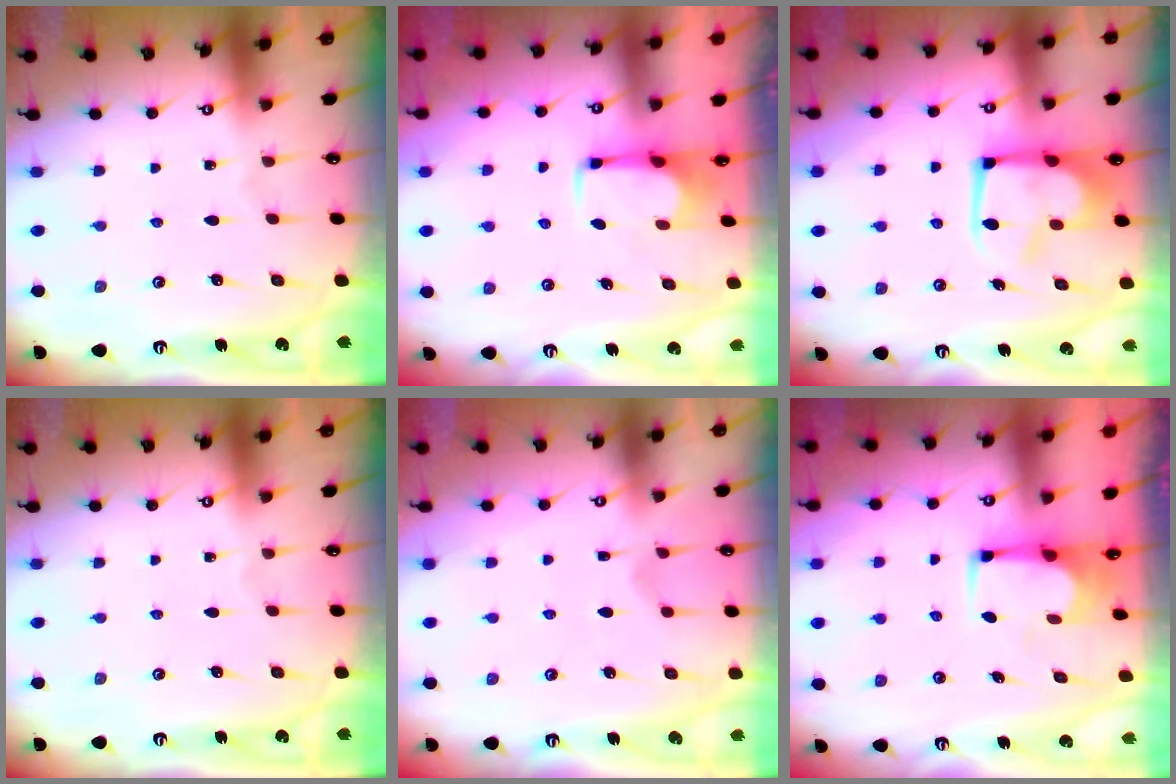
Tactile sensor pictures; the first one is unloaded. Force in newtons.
{"total": 2.8, "press": 2.8, "slide": 0.3}
{"total": 6.2, "press": 6.1, "slide": 1.0}
{"total": 0.0}
{"total": 2.8, "press": 2.6, "slide": 1.2}
{"total": 1.6, "press": 1.6, "slide": 0.3}